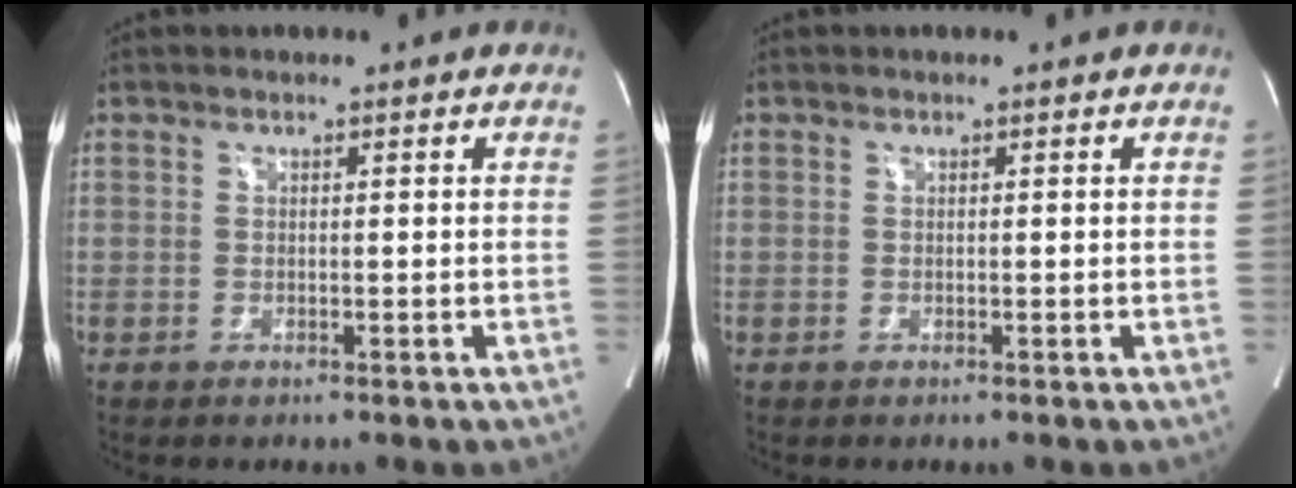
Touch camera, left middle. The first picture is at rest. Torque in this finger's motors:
{"motor_torque": [-0.01, -0.01, 0.01, 0.00]}